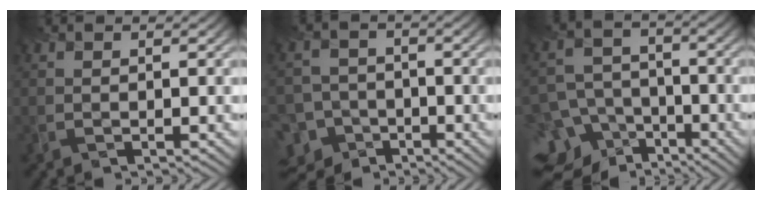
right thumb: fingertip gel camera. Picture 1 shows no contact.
{"total": 8.9, "force": [-5.0, 7.0, 2.3], "torque": [-0.066, -0.021, -0.101]}
{"total": 13.7, "force": [-7.9, 10.0, 5.0], "torque": [-0.131, -0.047, -0.125]}